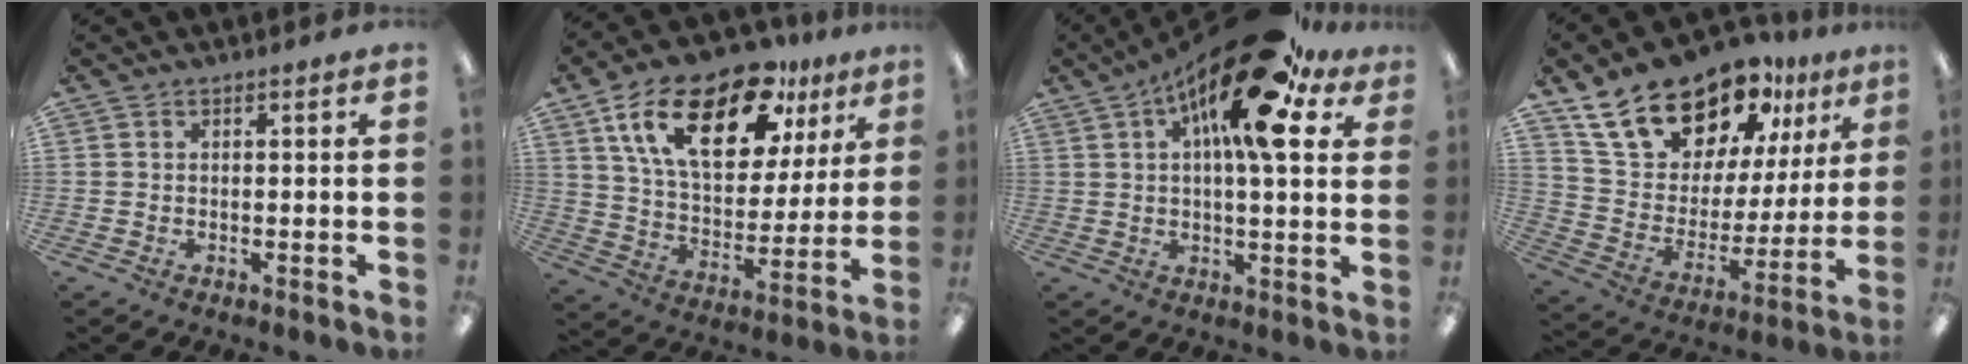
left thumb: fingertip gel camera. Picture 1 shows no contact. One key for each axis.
{"total": 23.3, "fx": 13.2, "fy": 11.3, "fz": 15.5, "tx": -0.277, "ty": -0.053, "tz": 0.227}
{"total": 19.6, "fx": 9.9, "fy": 6.2, "fz": 15.7, "tx": -0.239, "ty": -0.046, "tz": 0.153}
{"total": 22.0, "fx": 16.1, "fy": 11.1, "fz": 10.0, "tx": -0.181, "ty": -0.095, "tz": 0.291}